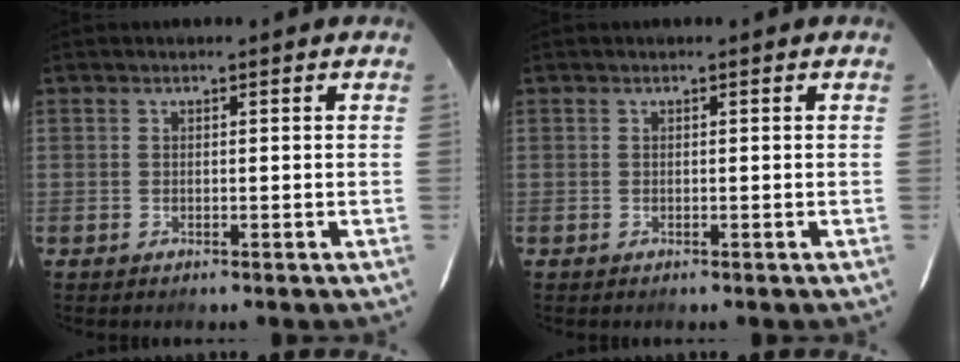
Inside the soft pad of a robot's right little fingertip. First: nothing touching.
{"total": 0.0}